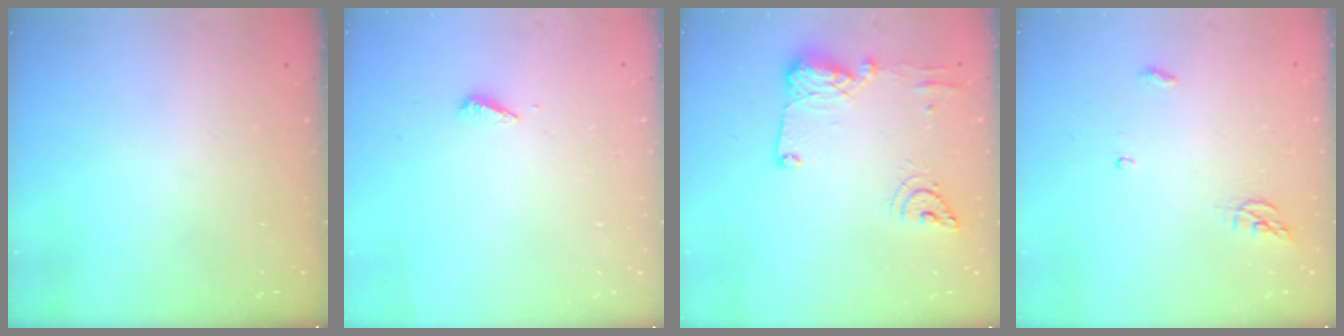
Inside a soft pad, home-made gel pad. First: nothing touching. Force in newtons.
{"total": 2.8, "press": 2.8, "slide": 0.2}
{"total": 14.2, "press": 14.0, "slide": 1.8}
{"total": 4.0, "press": 3.9, "slide": 0.4}